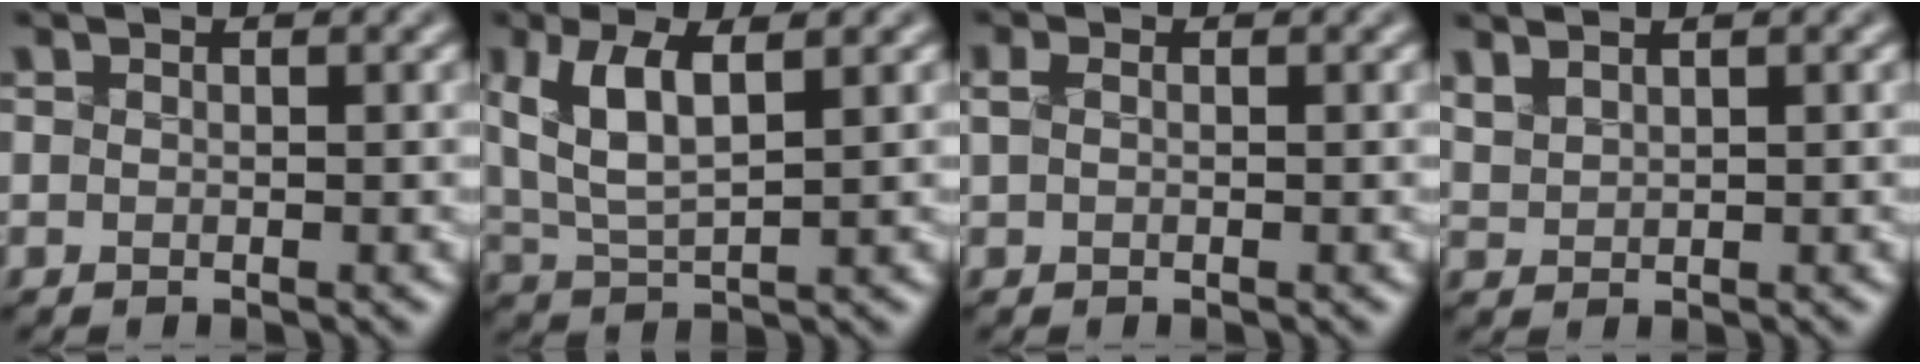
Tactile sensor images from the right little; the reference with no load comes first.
{"total": 4.5, "force": [1.7, 1.4, 3.9], "torque": [-0.096, 0.001, 0.041]}
{"total": 0.6, "force": [0.0, 0.3, 0.4], "torque": [-0.012, 0.007, 0.001]}
{"total": 1.1, "force": [0.9, 0.3, 0.5], "torque": [-0.018, 0.005, 0.029]}